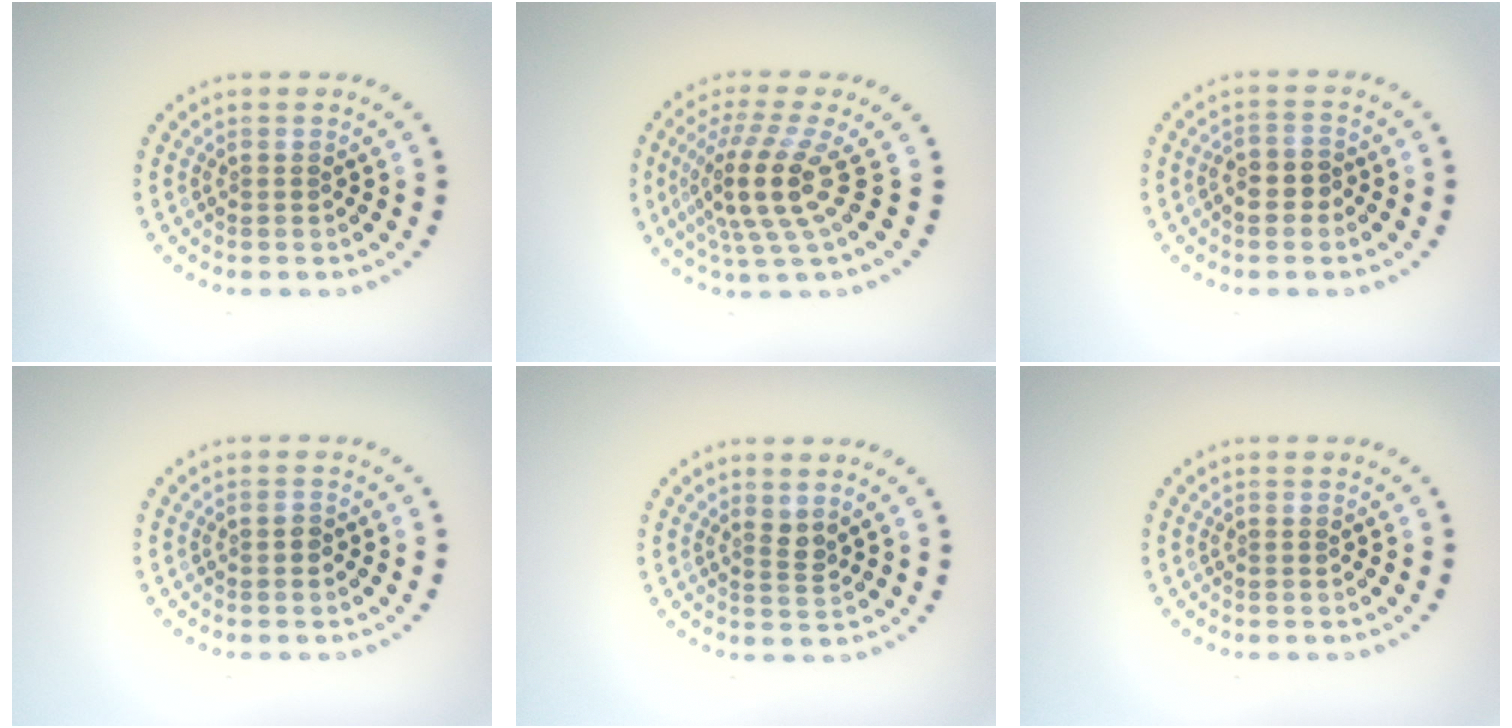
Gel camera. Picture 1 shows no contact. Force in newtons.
{"total": 5.0, "press": 3.6, "slide": 3.6}
{"total": 2.1, "press": 2.0, "slide": 0.6}
{"total": 0.7, "press": 0.7, "slide": 0.1}
{"total": 1.3, "press": 1.0, "slide": 0.8}
{"total": 0.0}